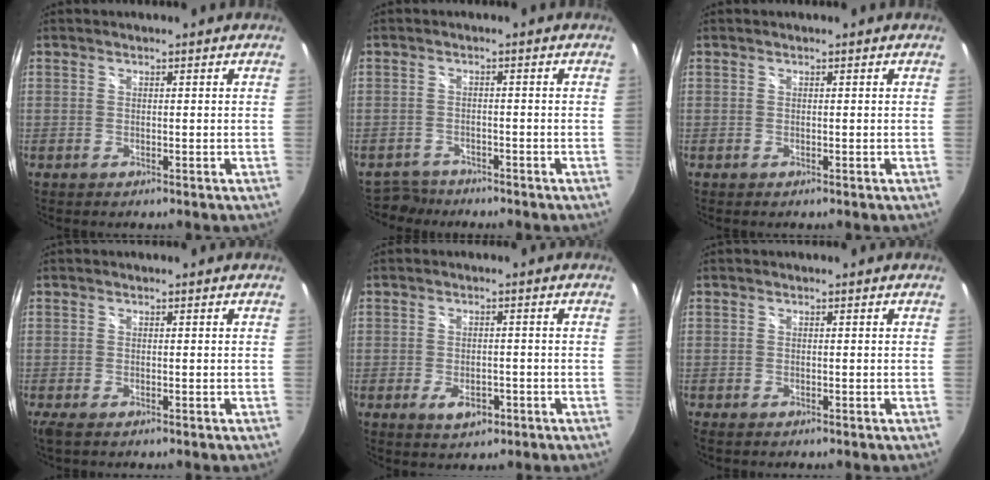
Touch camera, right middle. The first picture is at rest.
{"total": 5.5, "force": [-4.8, 2.5, 0.5], "torque": [-0.026, 0.001, -0.083]}
{"total": 0.0}
{"total": 2.3, "force": [-1.4, 0.4, 1.8], "torque": [-0.035, -0.010, -0.022]}
{"total": 4.5, "force": [-2.2, 2.5, 3.1], "torque": [-0.061, -0.007, -0.030]}
{"total": 0.7, "force": [-0.6, 0.3, 0.3], "torque": [-0.008, -0.004, -0.013]}